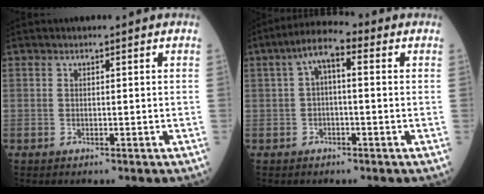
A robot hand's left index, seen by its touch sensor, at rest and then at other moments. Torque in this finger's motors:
{"motor_torque": [0.46, -0.31, 0.31, 0.03]}